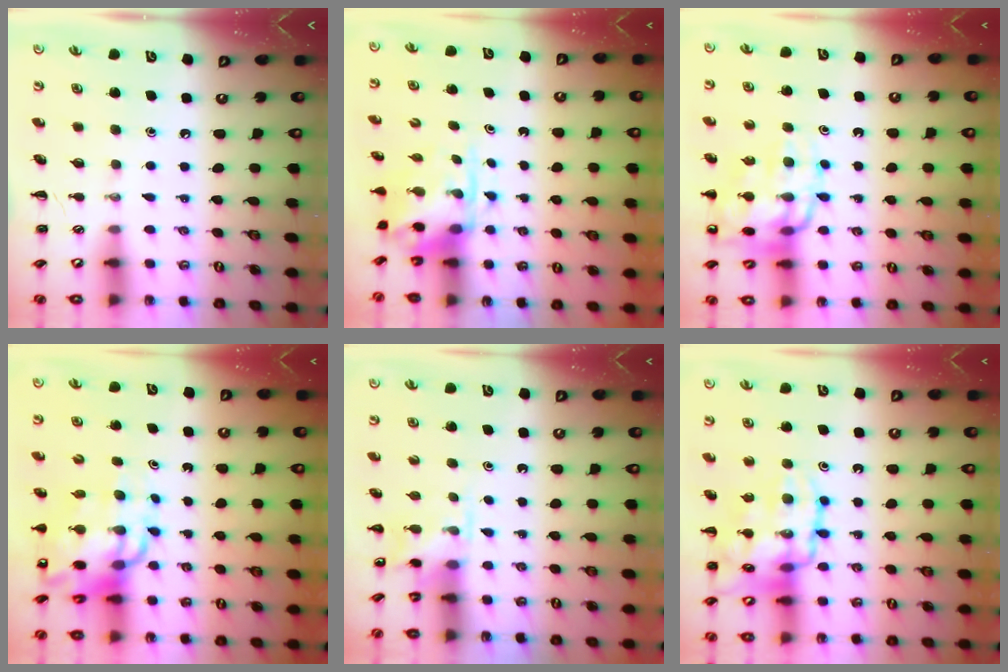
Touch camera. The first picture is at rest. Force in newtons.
{"total": 4.3, "press": 4.3, "slide": 0.5}
{"total": 15.2, "press": 15.0, "slide": 2.0}
{"total": 13.0, "press": 12.4, "slide": 3.8}
{"total": 5.1, "press": 4.9, "slide": 1.5}
{"total": 18.2, "press": 18.1, "slide": 2.1}